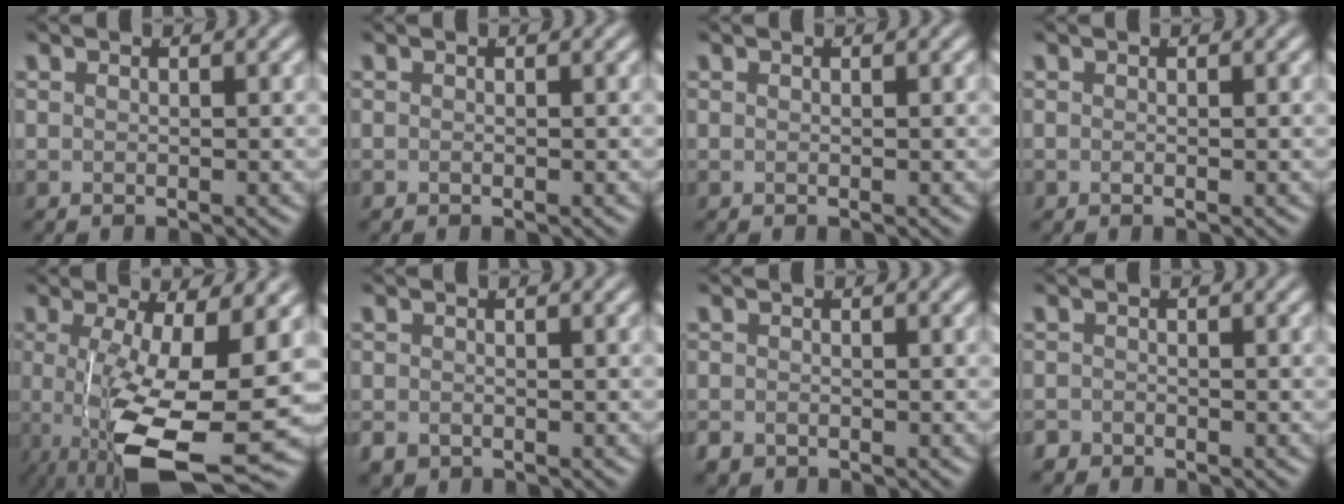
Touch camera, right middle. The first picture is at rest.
{"total": 0.0}
{"total": 0.0}
{"total": 0.0}
{"total": 12.1, "force": [-3.8, 4.2, 10.7], "torque": [-0.188, -0.047, -0.028]}
{"total": 1.8, "force": [-1.4, 1.0, 0.4], "torque": [-0.010, -0.017, -0.015]}
{"total": 1.5, "force": [-1.3, 0.7, 0.2], "torque": [-0.003, -0.014, -0.016]}
{"total": 1.6, "force": [-1.5, 0.5, -0.2], "torque": [0.006, -0.014, -0.022]}